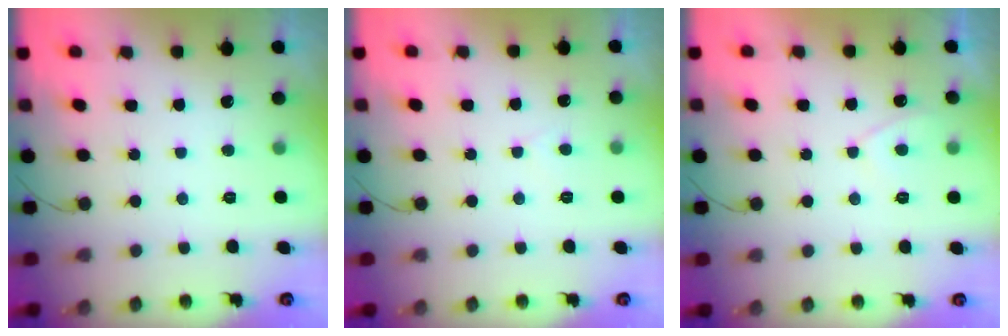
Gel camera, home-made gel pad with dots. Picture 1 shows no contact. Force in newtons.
{"total": 1.7, "press": 1.7, "slide": 0.2}
{"total": 2.4, "press": 2.4, "slide": 0.5}